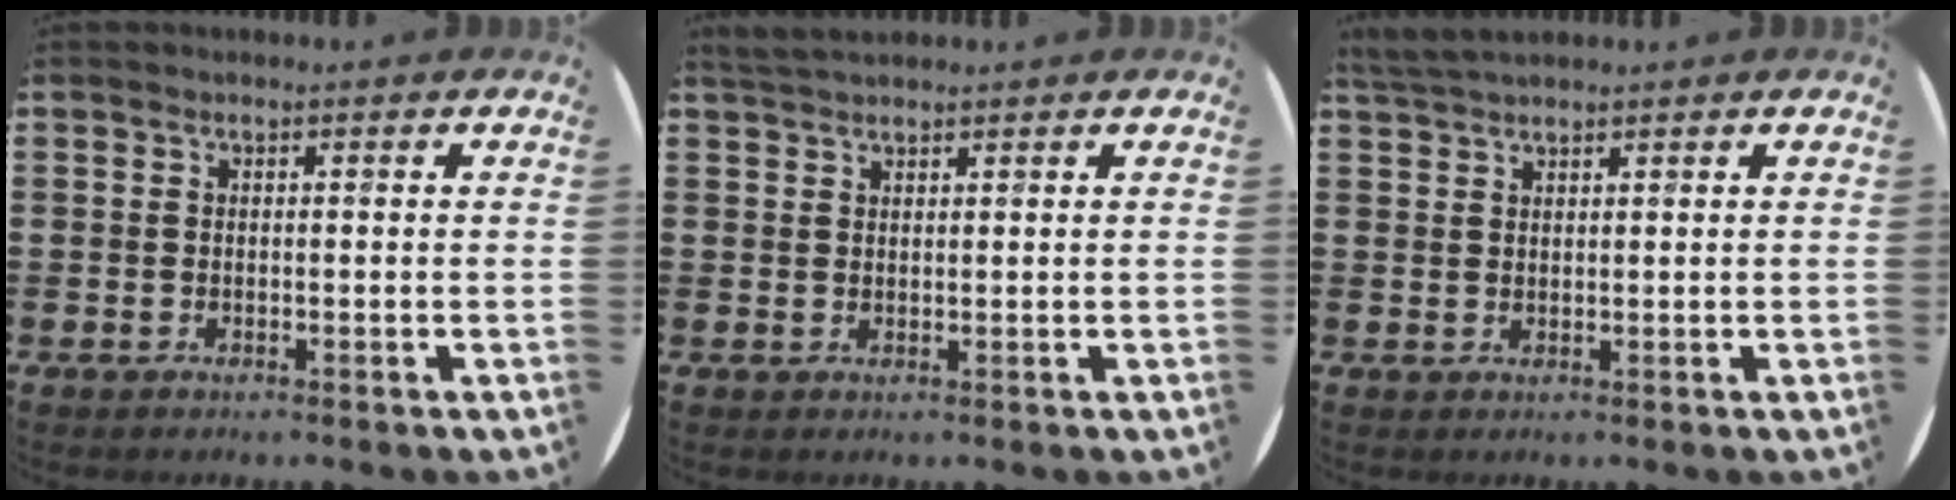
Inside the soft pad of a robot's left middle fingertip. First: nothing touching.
{"total": 1.9, "force": [1.8, 0.3, 0.5], "torque": [-0.013, 0.003, 0.035]}
{"total": 2.5, "force": [2.4, 0.3, 0.7], "torque": [-0.020, 0.002, 0.047]}